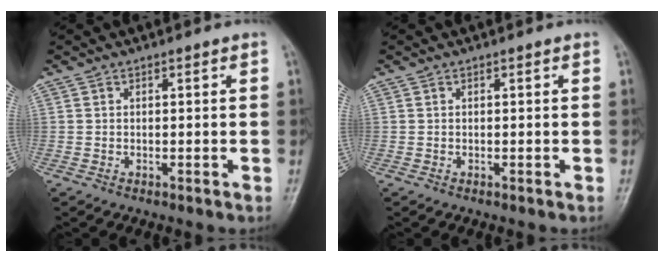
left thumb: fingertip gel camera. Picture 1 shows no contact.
{"total": 0.0}